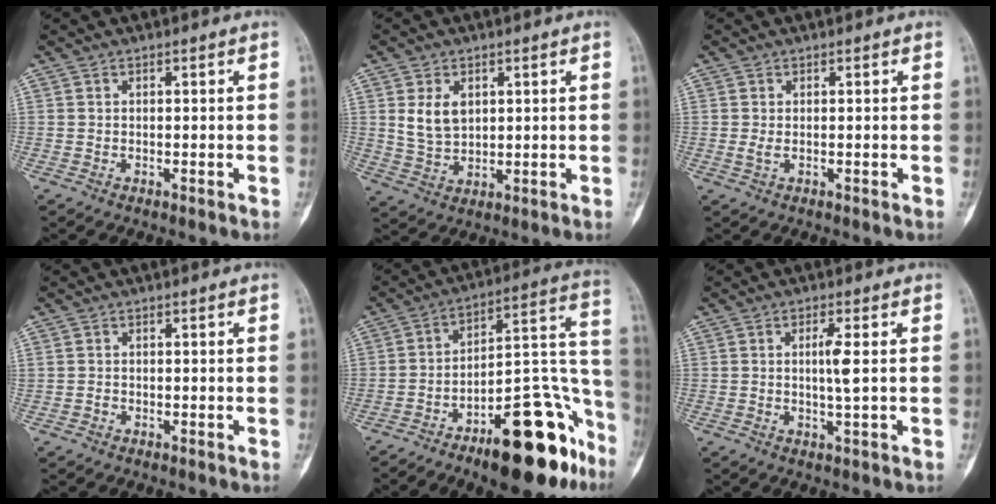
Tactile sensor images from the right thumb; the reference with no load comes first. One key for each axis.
{"total": 6.2, "fx": 1.9, "fy": 4.2, "fz": 4.2, "tx": -0.062, "ty": -0.011, "tz": 0.046}
{"total": 1.1, "fx": 0.0, "fy": 0.6, "fz": 1.0, "tx": -0.025, "ty": -0.002, "tz": 0.004}
{"total": 0.5, "fx": -0.2, "fy": 0.5, "fz": 0.2, "tx": -0.002, "ty": 0.003, "tz": -0.004}
{"total": 24.6, "fx": -13.8, "fy": 8.7, "fz": 18.4, "tx": -0.184, "ty": 0.099, "tz": -0.202}
{"total": 3.8, "fx": 0.3, "fy": 0.3, "fz": 3.8, "tx": -0.078, "ty": -0.004, "tz": 0.005}